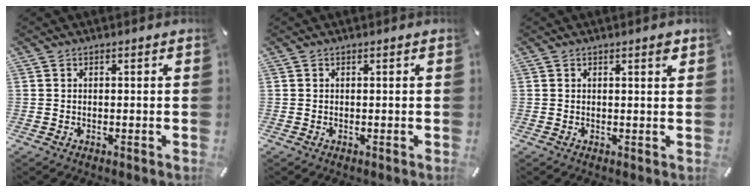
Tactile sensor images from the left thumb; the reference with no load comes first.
{"total": 0.0}
{"total": 1.5, "force": [0.9, 0.2, 1.1], "torque": [-0.015, -0.003, 0.013]}